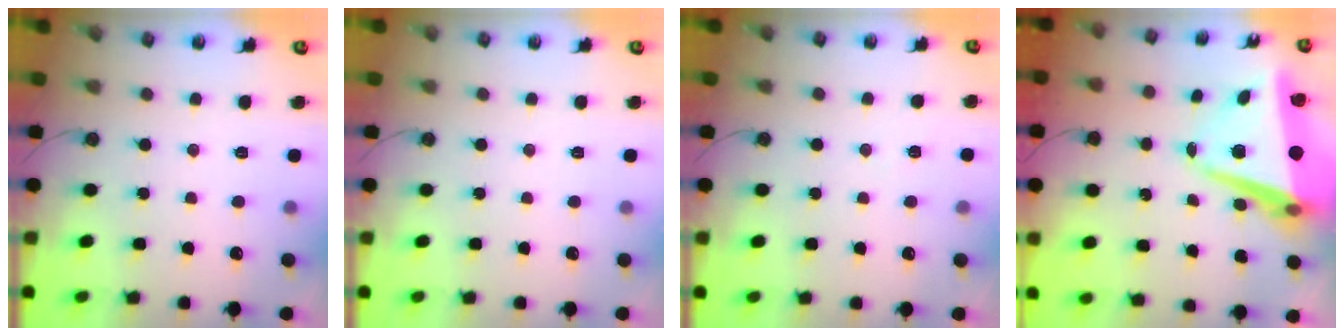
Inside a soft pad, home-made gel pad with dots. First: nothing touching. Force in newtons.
{"total": 0.0}
{"total": 4.7, "press": 3.8, "slide": 2.7}
{"total": 11.0, "press": 10.7, "slide": 2.5}